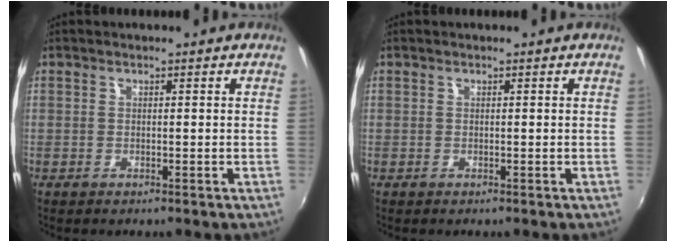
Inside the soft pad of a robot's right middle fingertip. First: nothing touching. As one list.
[{"total": 0.0}]